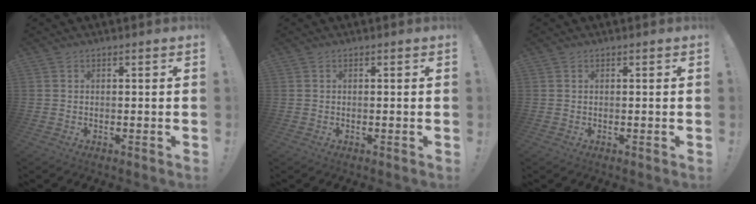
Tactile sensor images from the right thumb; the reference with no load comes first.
{"total": 0.0}
{"total": 0.0}